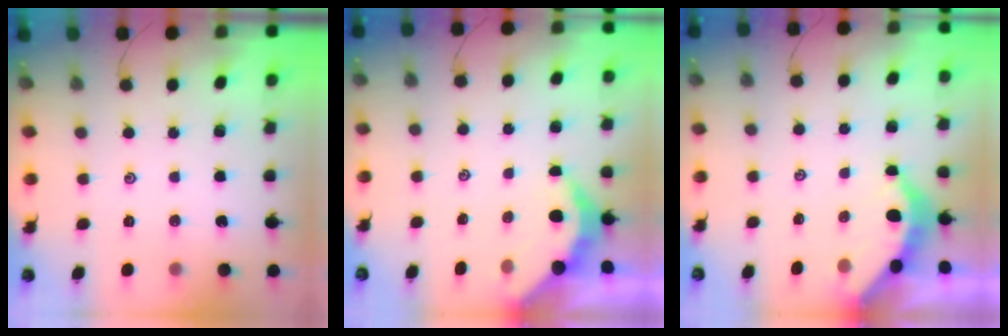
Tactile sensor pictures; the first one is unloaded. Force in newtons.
{"total": 3.4, "press": 3.4, "slide": 0.1}
{"total": 3.7, "press": 3.6, "slide": 0.4}